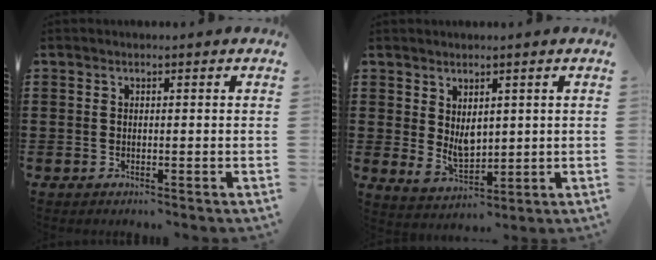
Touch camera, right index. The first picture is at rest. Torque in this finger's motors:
{"motor_torque": [0.49, -0.06, 0.13, 0.05]}